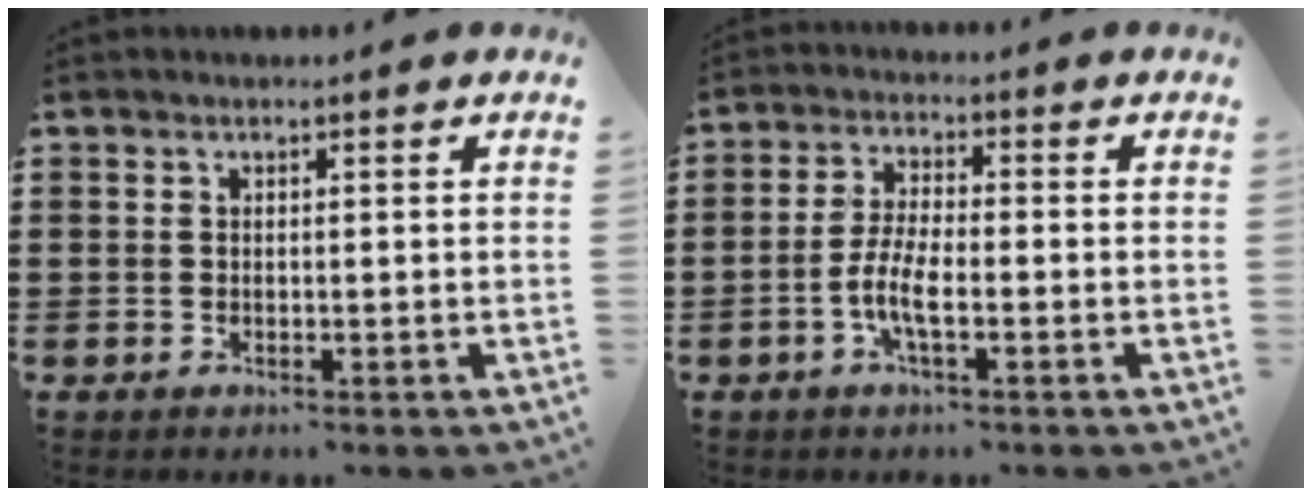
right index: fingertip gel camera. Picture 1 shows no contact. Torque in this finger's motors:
{"motor_torque": [1.74, 0.39, 0.19, 0.10]}